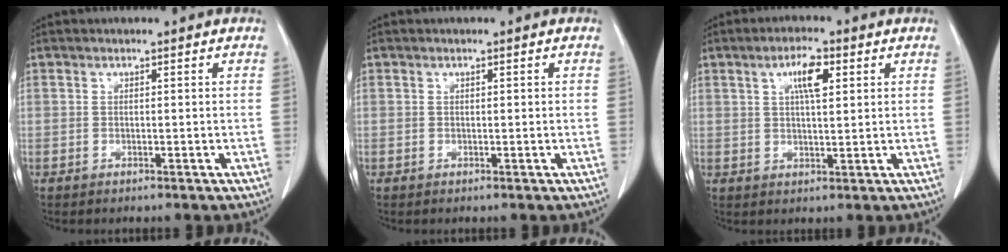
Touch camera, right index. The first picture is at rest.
{"total": 0.0}
{"total": 5.2, "force": [2.0, 1.2, 4.6], "torque": [-0.084, 0.004, 0.036]}